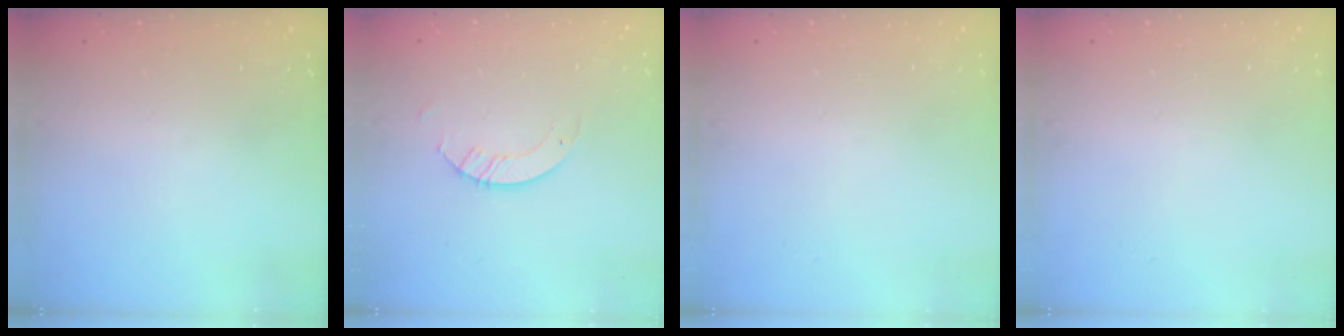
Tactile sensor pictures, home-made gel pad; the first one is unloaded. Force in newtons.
{"total": 3.2, "press": 3.2, "slide": 0.2}
{"total": 0.0}
{"total": 0.0}